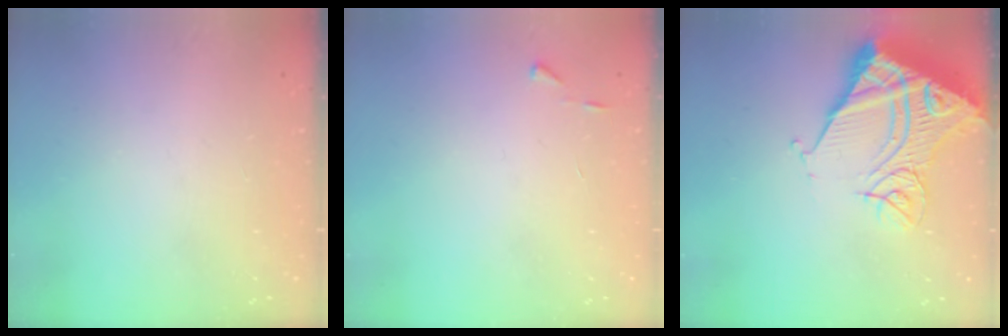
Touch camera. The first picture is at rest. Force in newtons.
{"total": 2.7, "press": 2.7, "slide": 0.3}
{"total": 17.3, "press": 17.2, "slide": 2.1}